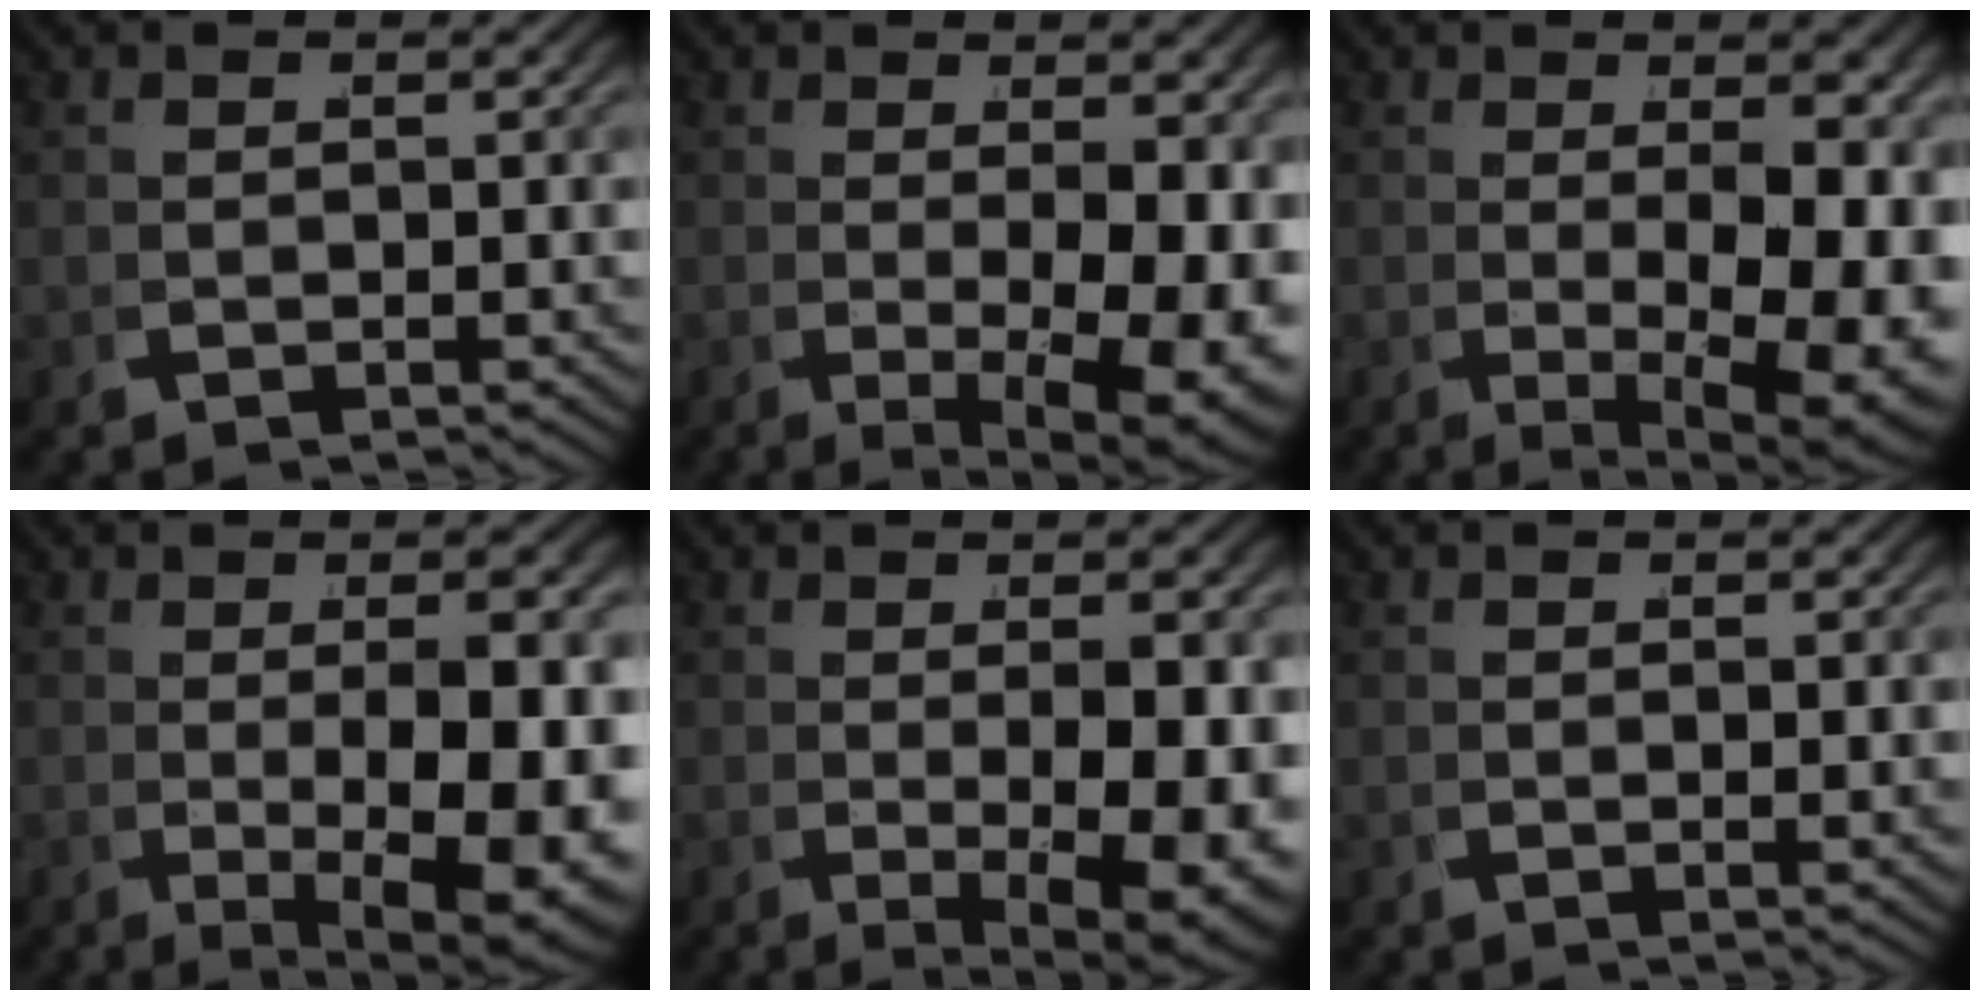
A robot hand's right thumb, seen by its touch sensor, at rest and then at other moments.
{"total": 8.0, "force": [-0.5, 3.8, 7.0], "torque": [-0.111, -0.027, 0.009]}
{"total": 9.3, "force": [-0.5, 4.3, 8.2], "torque": [-0.128, -0.030, 0.012]}
{"total": 9.7, "force": [-1.2, 4.1, 8.7], "torque": [-0.136, -0.018, 0.001]}
{"total": 8.0, "force": [-0.7, 3.6, 7.1], "torque": [-0.111, -0.014, 0.000]}
{"total": 0.8, "force": [0.5, 0.0, 0.6], "torque": [-0.012, 0.000, 0.008]}